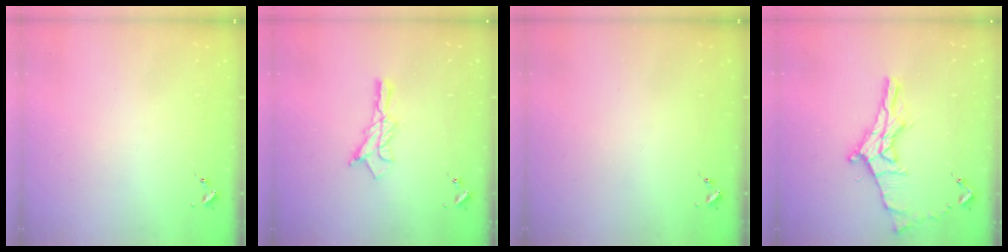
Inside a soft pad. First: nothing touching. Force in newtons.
{"total": 10.6, "press": 10.6, "slide": 0.8}
{"total": 0.0}
{"total": 13.4, "press": 13.4, "slide": 0.6}